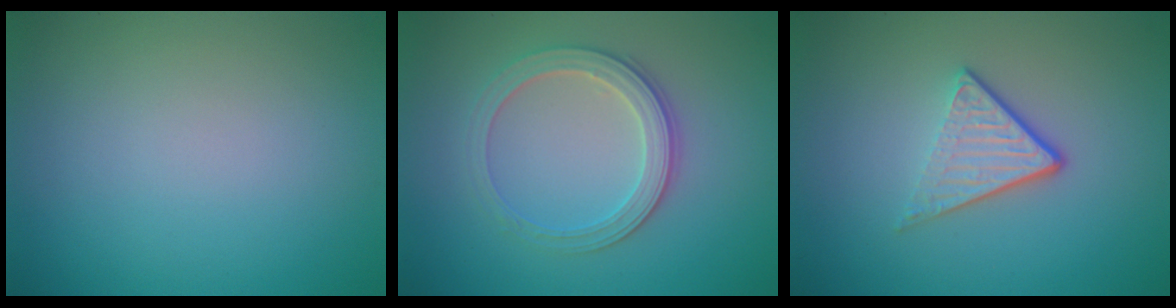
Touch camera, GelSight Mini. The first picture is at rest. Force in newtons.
{"total": 3.3, "press": 3.1, "slide": 1.2}
{"total": 3.6, "press": 2.4, "slide": 2.7}